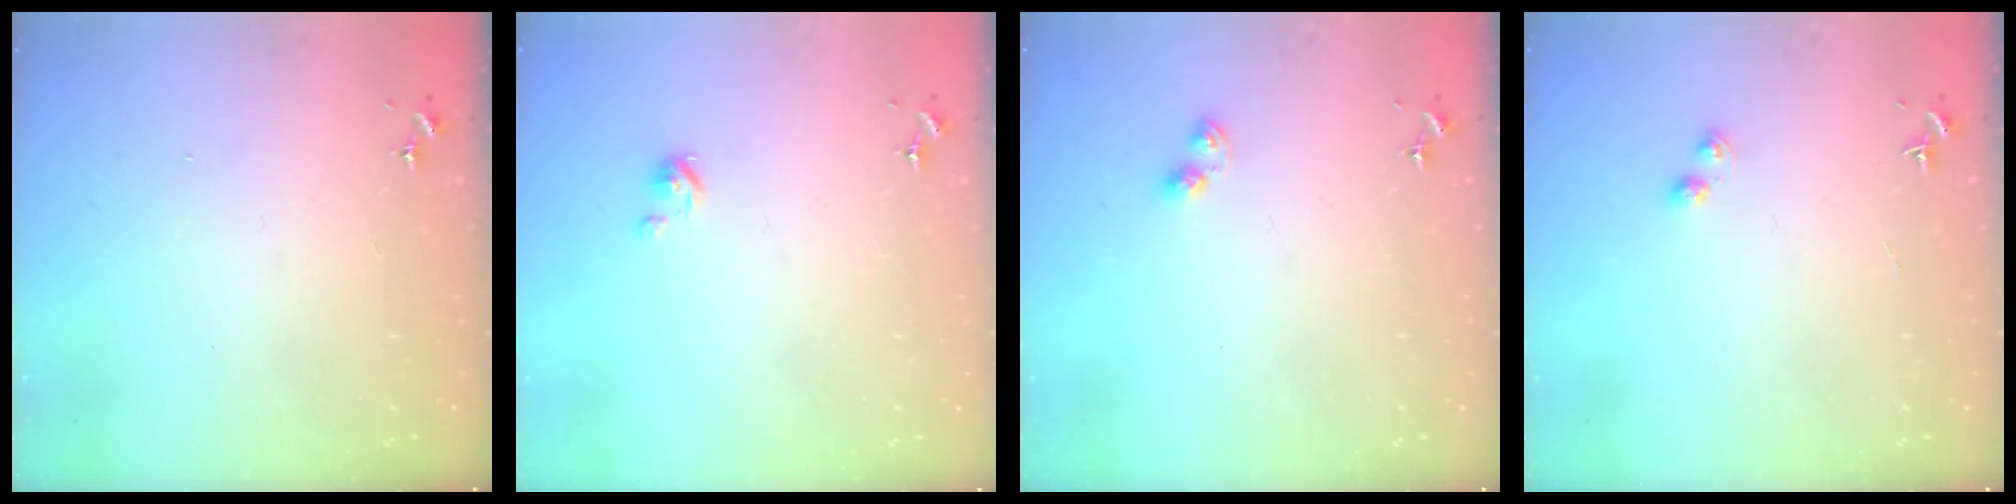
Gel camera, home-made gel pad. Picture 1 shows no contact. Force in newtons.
{"total": 3.7, "press": 3.6, "slide": 0.3}
{"total": 5.0, "press": 4.9, "slide": 0.7}
{"total": 2.3, "press": 2.2, "slide": 0.3}